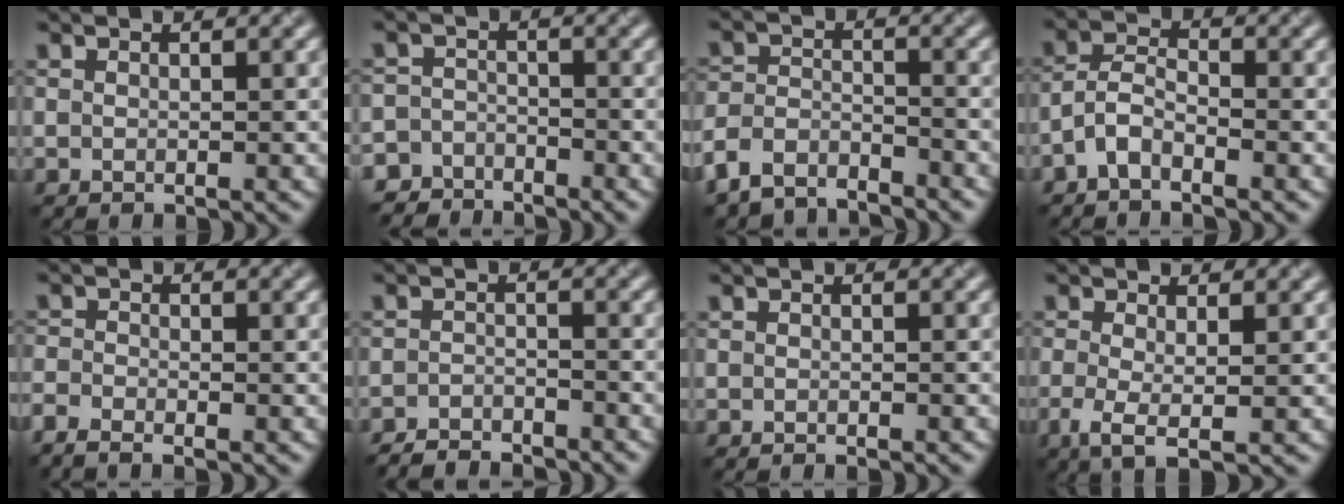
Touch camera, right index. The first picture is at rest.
{"total": 4.4, "force": [-3.9, 1.9, -0.1], "torque": [0.015, 0.001, -0.070]}
{"total": 5.5, "force": [-4.9, 2.0, 1.4], "torque": [-0.034, -0.009, -0.103]}
{"total": 2.6, "force": [-1.9, 0.9, 1.6], "torque": [-0.038, 0.013, -0.045]}
{"total": 2.6, "force": [-2.3, 0.3, 1.0], "torque": [-0.030, -0.004, -0.050]}
{"total": 3.6, "force": [-3.5, 0.5, 0.6], "torque": [-0.011, -0.001, -0.069]}
{"total": 0.6, "force": [-0.5, -0.2, 0.0], "torque": [0.000, 0.003, -0.009]}
{"total": 3.1, "force": [-0.6, 0.9, 2.9], "torque": [-0.071, -0.007, -0.014]}